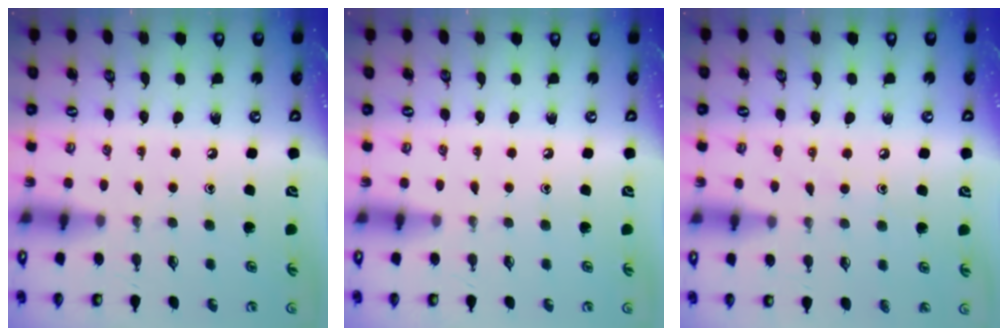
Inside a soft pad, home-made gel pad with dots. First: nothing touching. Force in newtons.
{"total": 0.0}
{"total": 6.6, "press": 6.6, "slide": 0.6}